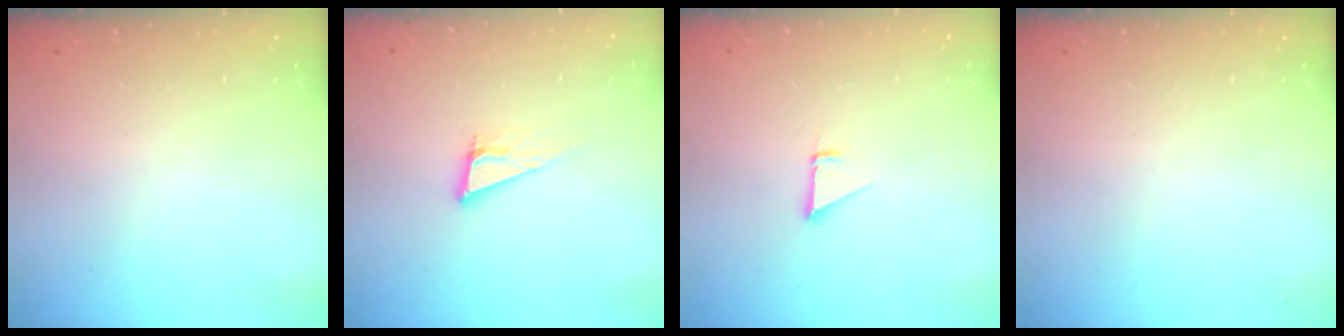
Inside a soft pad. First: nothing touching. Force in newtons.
{"total": 7.6, "press": 7.3, "slide": 2.3}
{"total": 1.4, "press": 1.3, "slide": 0.1}
{"total": 0.0}